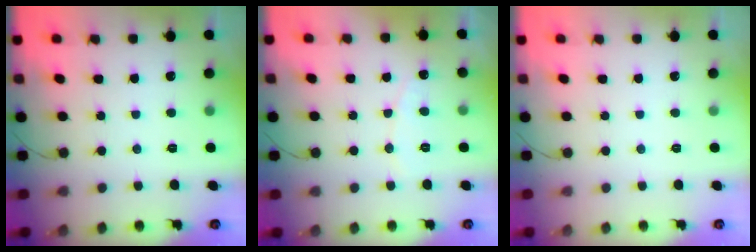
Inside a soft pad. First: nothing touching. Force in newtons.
{"total": 6.0, "press": 5.9, "slide": 0.5}
{"total": 0.0}